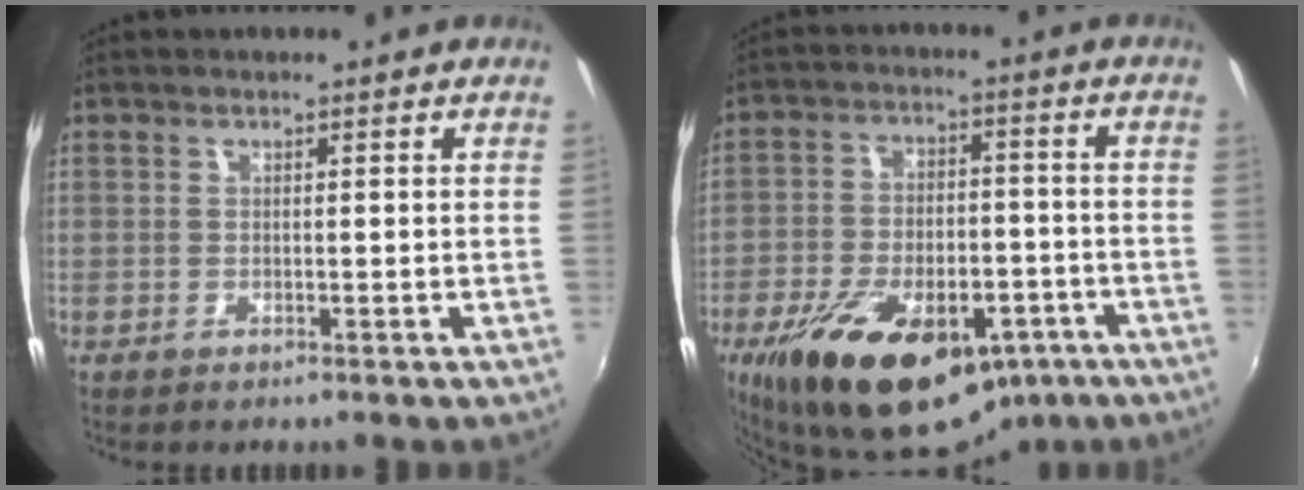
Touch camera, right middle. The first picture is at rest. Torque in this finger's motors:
{"motor_torque": [1.08, -1.06, 1.05, 0.21]}